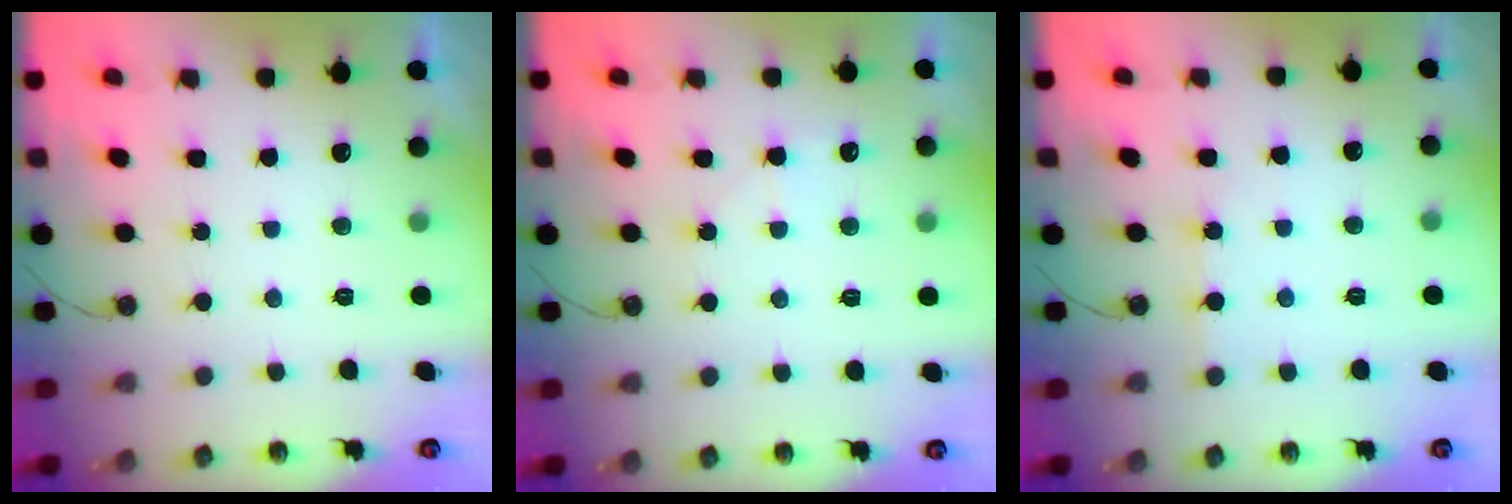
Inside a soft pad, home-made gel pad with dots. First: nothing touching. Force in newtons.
{"total": 5.9, "press": 5.8, "slide": 0.8}
{"total": 3.4, "press": 3.4, "slide": 0.5}